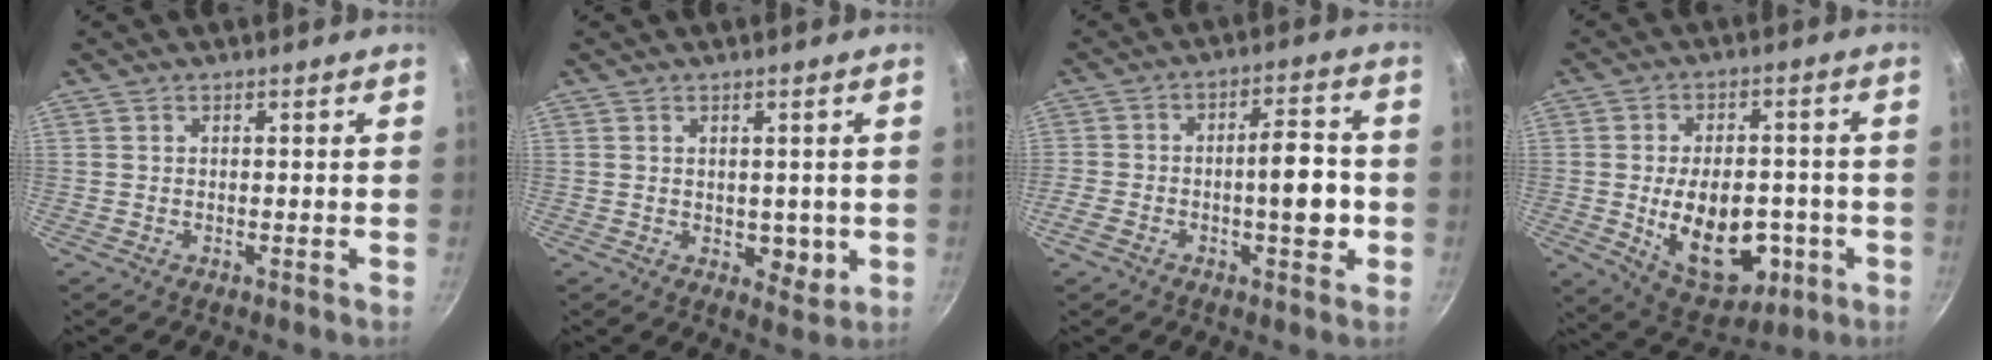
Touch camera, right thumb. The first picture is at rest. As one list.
[{"total": 4.4, "force": [-0.1, 3.0, 3.2], "torque": [-0.028, -0.014, 0.002]}, {"total": 10.6, "force": [-2.8, 4.7, 9.1], "torque": [-0.112, 0.040, -0.050]}, {"total": 17.1, "force": [-3.7, 10.7, 12.8], "torque": [-0.158, 0.007, -0.035]}]